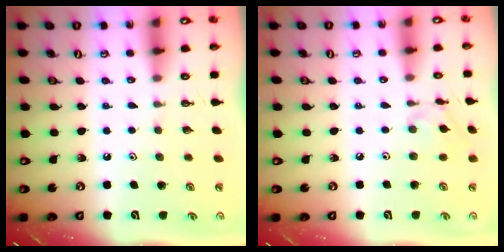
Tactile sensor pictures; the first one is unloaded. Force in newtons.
{"total": 5.1, "press": 5.0, "slide": 0.5}